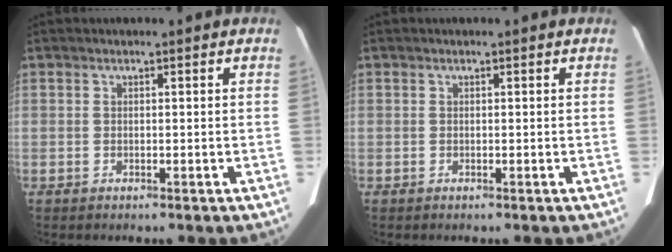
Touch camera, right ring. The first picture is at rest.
{"total": 0.0}